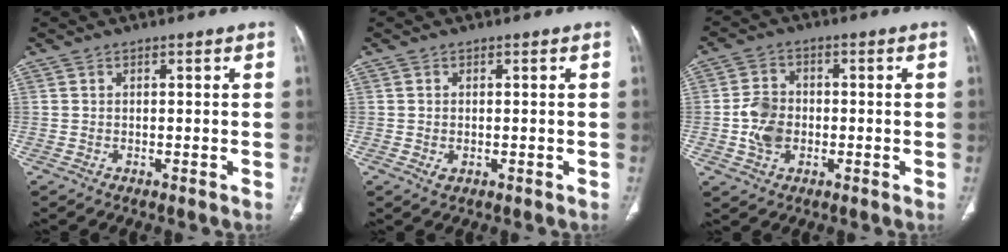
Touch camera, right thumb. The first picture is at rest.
{"total": 1.4, "force": [-0.3, 0.9, 1.1], "torque": [-0.026, -0.001, -0.001]}
{"total": 6.9, "force": [-1.1, 5.2, 4.4], "torque": [-0.073, 0.008, -0.023]}